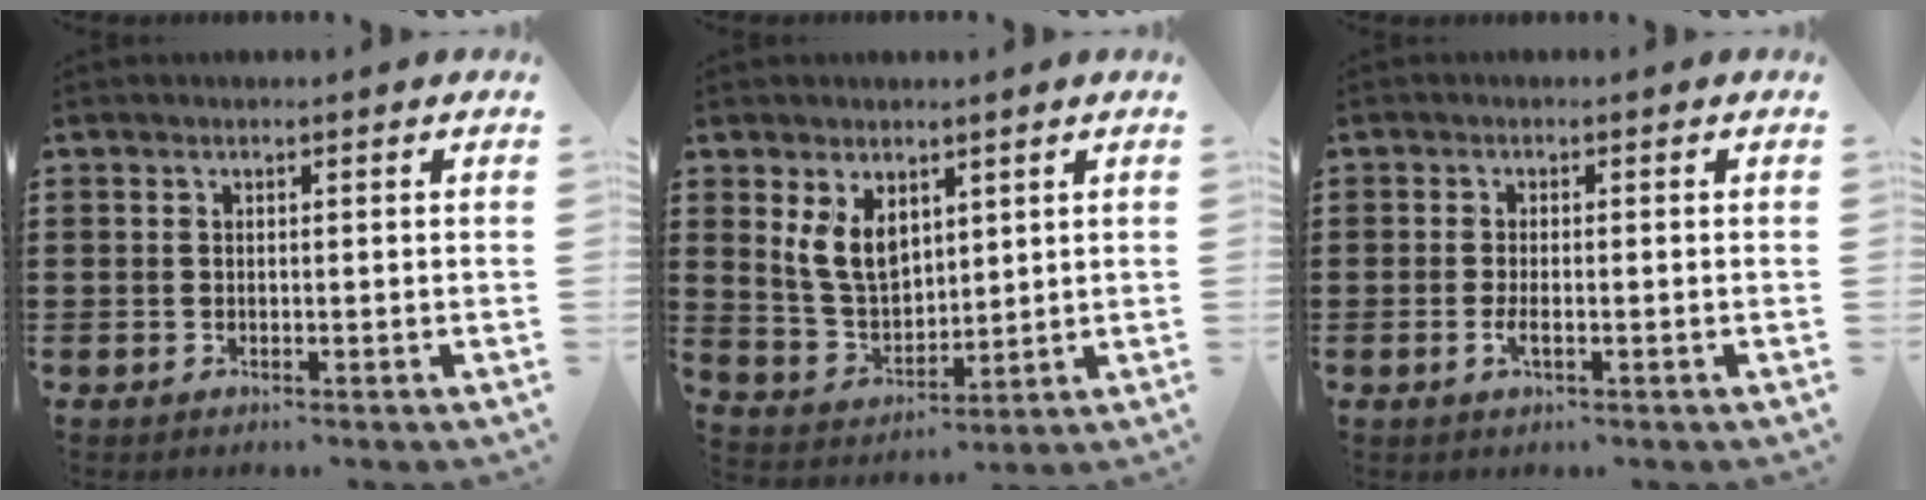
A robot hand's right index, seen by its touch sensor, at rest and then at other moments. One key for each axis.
{"total": 7.0, "fx": 3.1, "fy": 4.5, "fz": 4.4, "tx": -0.116, "ty": 0.005, "tz": 0.054}
{"total": 1.9, "fx": -0.6, "fy": 0.5, "fz": 1.7, "tx": -0.038, "ty": -0.003, "tz": -0.014}